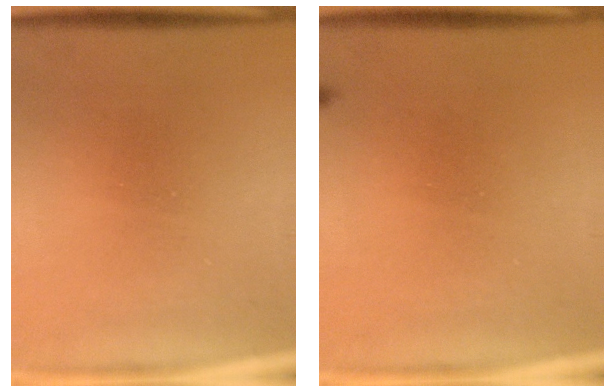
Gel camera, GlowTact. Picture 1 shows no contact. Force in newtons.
{"total": 0.6}